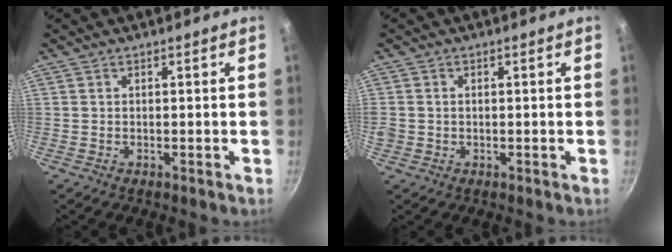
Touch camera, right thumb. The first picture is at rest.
{"total": 1.9, "force": [-0.1, 1.7, 0.9], "torque": [-0.016, 0.003, -0.002]}